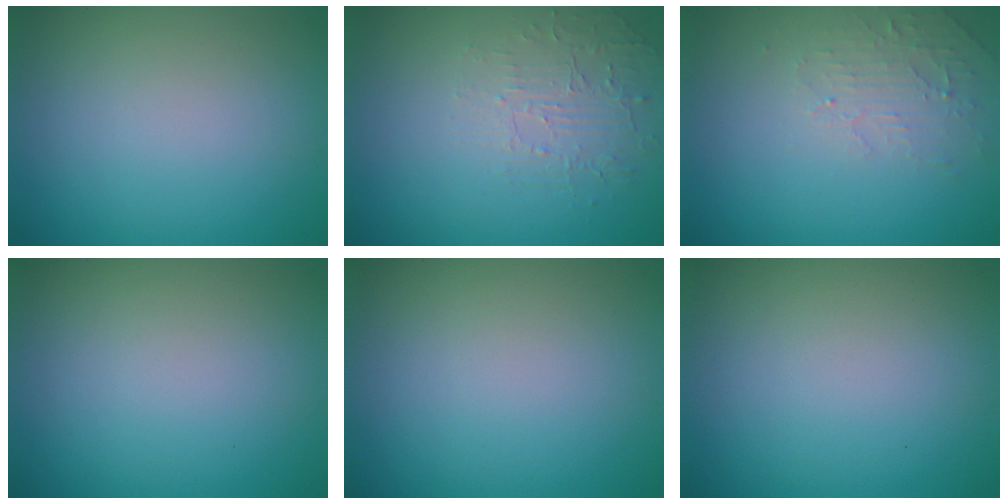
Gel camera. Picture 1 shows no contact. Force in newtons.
{"total": 1.9, "press": 0.8, "slide": 1.7}
{"total": 2.4, "press": 2.3, "slide": 0.5}
{"total": 0.0}
{"total": 0.0}
{"total": 0.0}